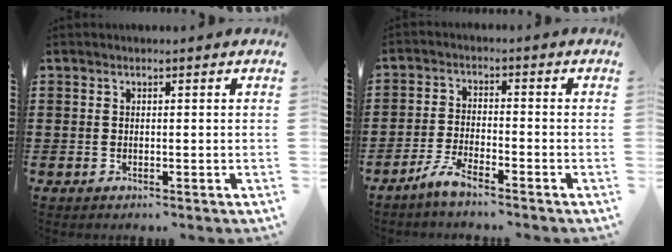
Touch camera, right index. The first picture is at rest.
{"total": 3.9, "force": [-3.3, 0.2, 1.9], "torque": [-0.054, -0.001, -0.069]}